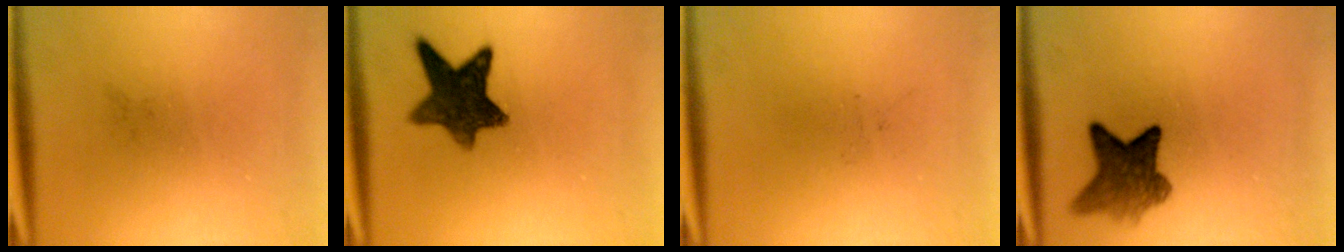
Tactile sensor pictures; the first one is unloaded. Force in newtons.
{"total": 9.8}
{"total": 0.0}
{"total": 6.8}